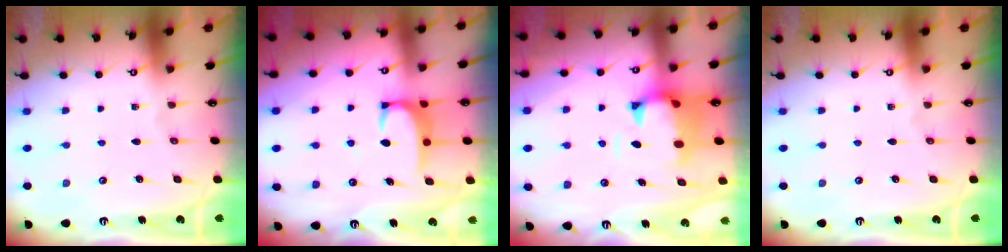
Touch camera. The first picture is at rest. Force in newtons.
{"total": 2.9, "press": 2.9, "slide": 0.3}
{"total": 1.5, "press": 1.1, "slide": 1.1}
{"total": 0.0}